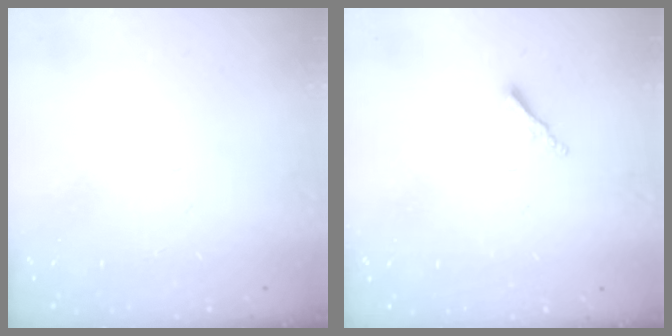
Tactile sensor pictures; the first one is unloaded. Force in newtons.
{"total": 1.7, "press": 1.7, "slide": 0.3}